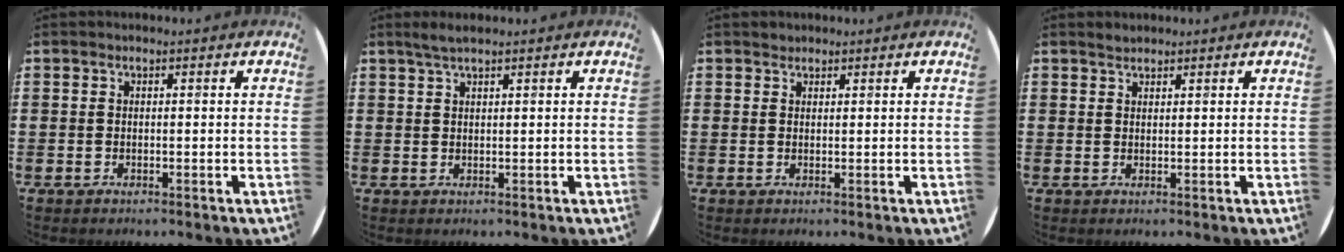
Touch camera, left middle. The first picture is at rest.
{"total": 1.8, "force": [1.4, 0.0, 1.1], "torque": [-0.021, 0.003, 0.025]}
{"total": 0.8, "force": [0.7, 0.2, -0.1], "torque": [0.002, 0.003, 0.014]}
{"total": 1.1, "force": [1.0, 0.3, 0.1], "torque": [-0.002, 0.002, 0.020]}